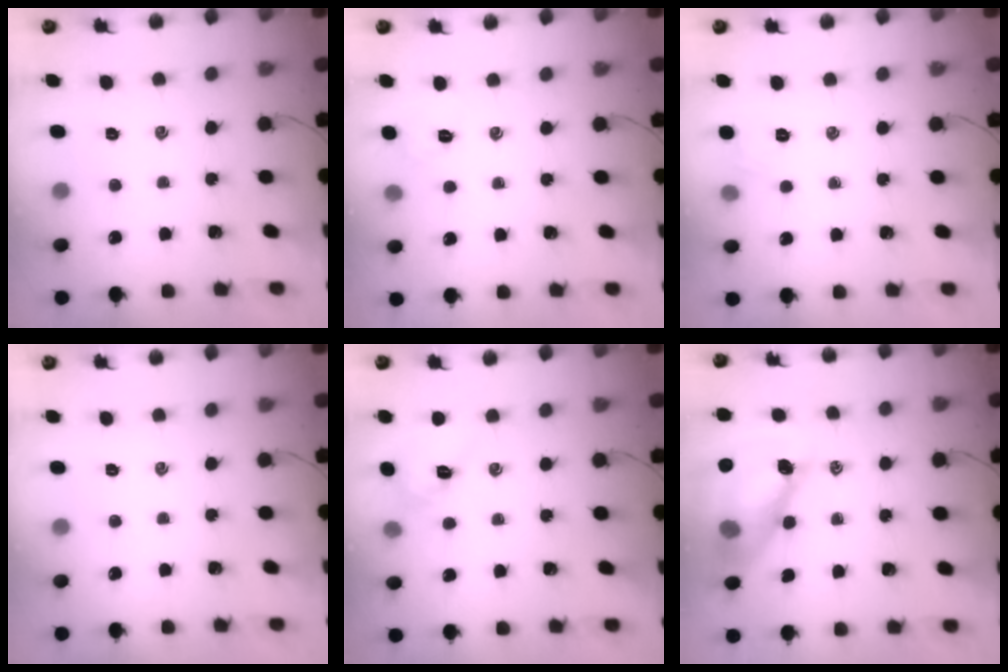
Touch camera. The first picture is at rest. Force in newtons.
{"total": 3.1, "press": 2.9, "slide": 1.0}
{"total": 2.9, "press": 2.7, "slide": 1.0}
{"total": 0.0}
{"total": 4.5, "press": 4.4, "slide": 0.9}
{"total": 16.6, "press": 16.0, "slide": 4.5}